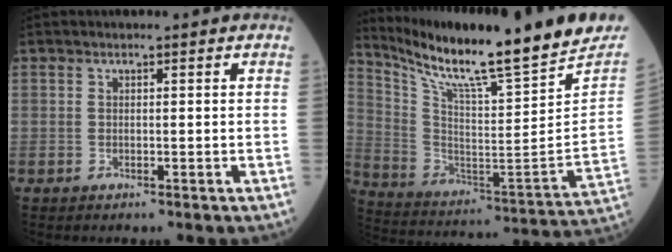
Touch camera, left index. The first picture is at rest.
{"total": 25.5, "force": [21.7, -0.3, 13.3], "torque": [-0.232, -0.091, 0.327]}